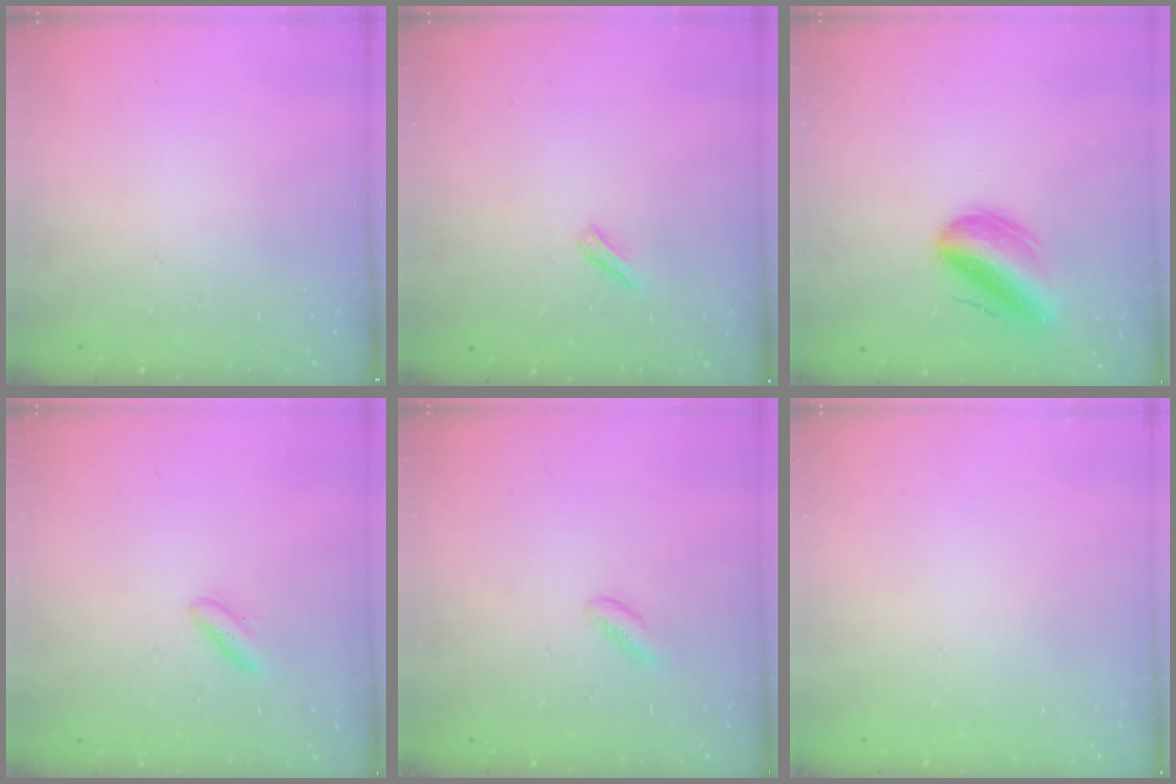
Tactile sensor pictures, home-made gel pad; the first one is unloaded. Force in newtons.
{"total": 2.3, "press": 2.2, "slide": 0.7}
{"total": 12.8, "press": 12.3, "slide": 3.4}
{"total": 4.4, "press": 4.1, "slide": 1.6}
{"total": 1.3, "press": 1.1, "slide": 0.6}
{"total": 2.0, "press": 2.0, "slide": 0.1}